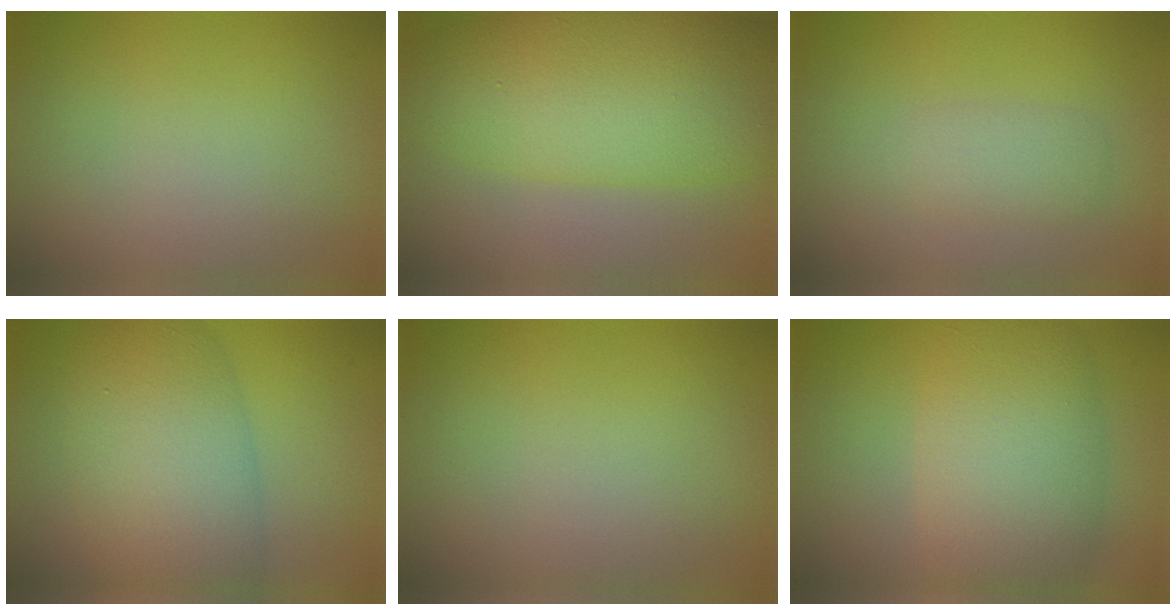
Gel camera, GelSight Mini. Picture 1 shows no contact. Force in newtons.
{"total": 11.1, "press": 11.0, "slide": 0.4}
{"total": 2.0, "press": 2.0, "slide": 0.2}
{"total": 9.2, "press": 9.2, "slide": 0.2}
{"total": 0.0}
{"total": 8.8, "press": 8.8, "slide": 0.5}